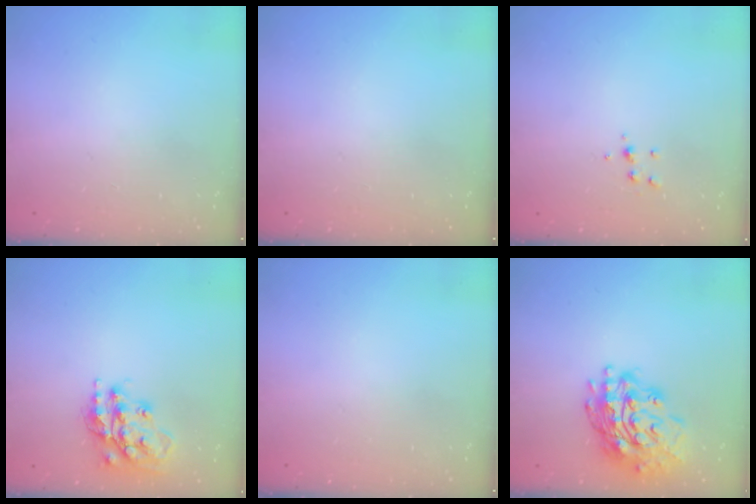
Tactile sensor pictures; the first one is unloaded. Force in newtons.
{"total": 0.0}
{"total": 5.3, "press": 5.3, "slide": 0.5}
{"total": 16.1, "press": 16.0, "slide": 1.3}
{"total": 0.0}
{"total": 20.0, "press": 19.9, "slide": 2.0}